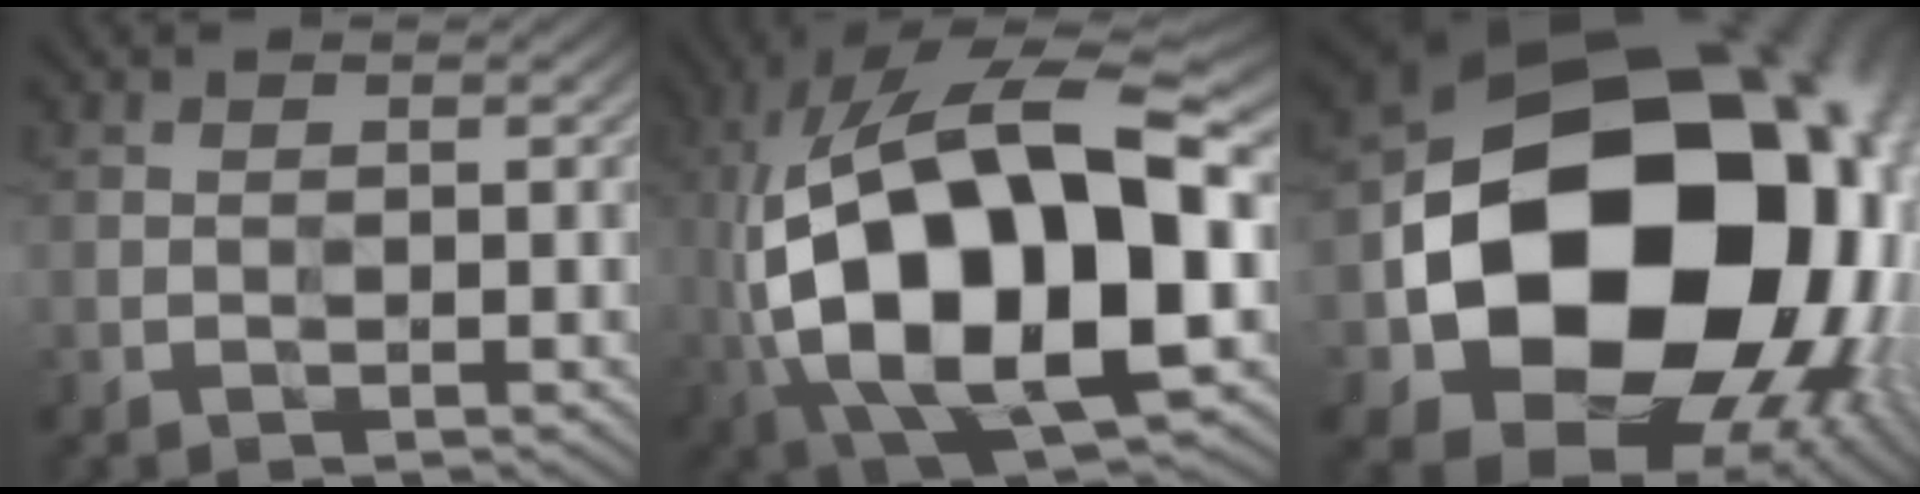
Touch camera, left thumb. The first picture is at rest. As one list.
[{"total": 19.4, "force": [-1.4, 9.2, 17.0], "torque": [-0.350, -0.005, -0.022]}, {"total": 20.7, "force": [-1.2, 17.2, 11.6], "torque": [-0.268, -0.055, 0.021]}]